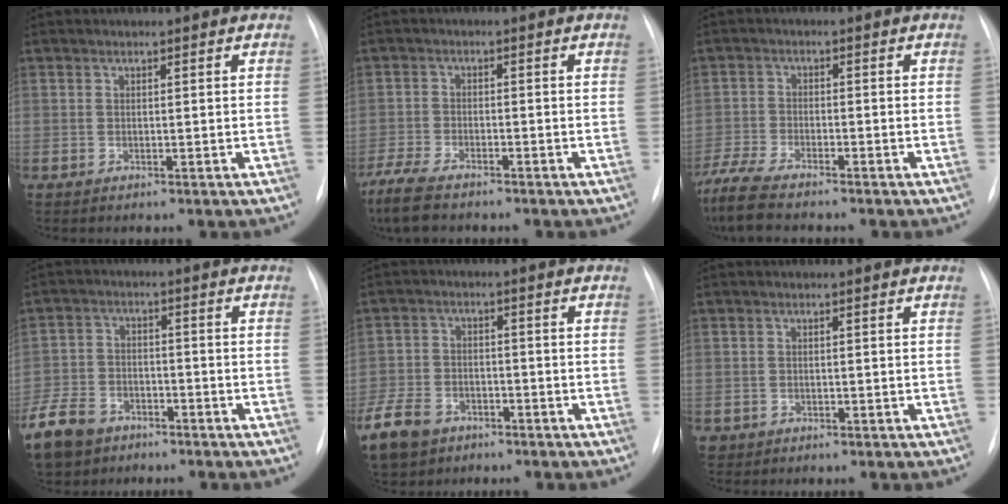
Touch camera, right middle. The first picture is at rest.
{"total": 9.1, "force": [-7.3, 2.7, 4.7], "torque": [-0.099, -0.020, -0.125]}
{"total": 9.9, "force": [-8.3, 1.9, 5.0], "torque": [-0.105, -0.018, -0.143]}
{"total": 10.9, "force": [-7.2, 7.1, 4.1], "torque": [-0.114, 0.000, -0.126]}
{"total": 10.1, "force": [-6.2, 6.7, 4.3], "torque": [-0.116, 0.000, -0.106]}
{"total": 1.0, "force": [-0.5, 0.9, 0.1], "torque": [-0.009, 0.003, -0.002]}